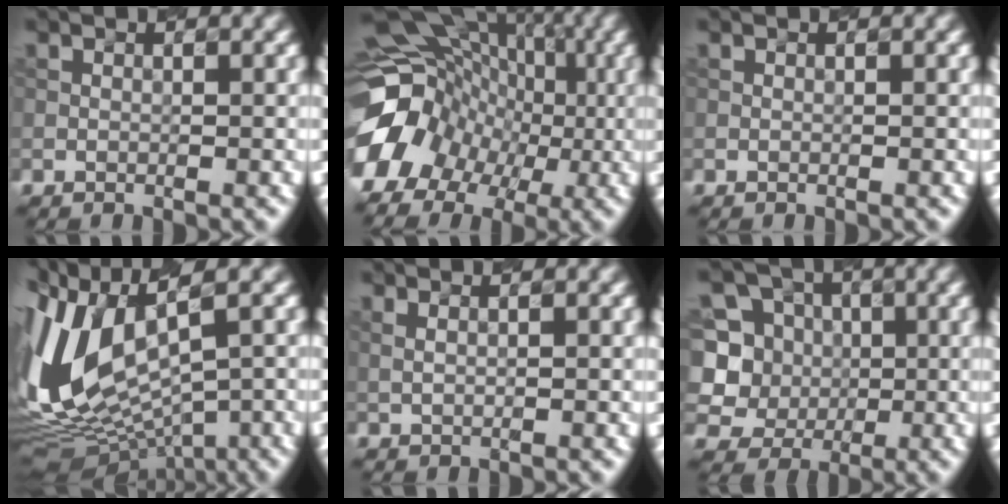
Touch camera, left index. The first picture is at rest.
{"total": 13.0, "force": [-3.8, 10.7, 6.4], "torque": [-0.125, 0.001, -0.065]}
{"total": 0.0}
{"total": 12.7, "force": [0.4, 6.8, 10.7], "torque": [-0.236, -0.003, 0.034]}
{"total": 1.4, "force": [0.8, 0.7, 0.9], "torque": [-0.005, -0.006, 0.007]}
{"total": 10.8, "force": [0.4, 10.2, 3.5], "torque": [-0.098, 0.028, 0.009]}